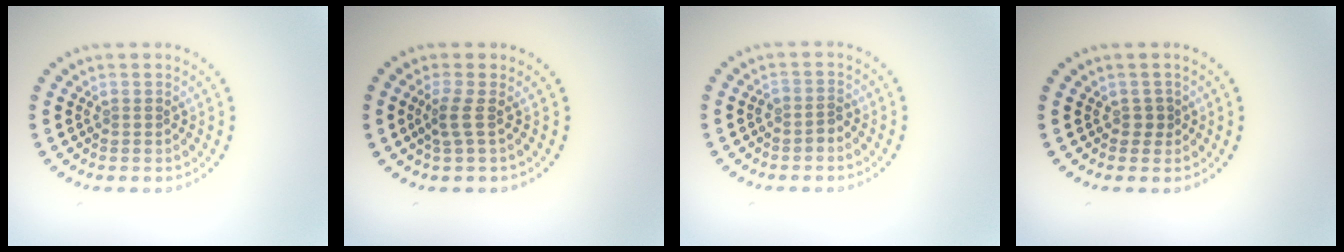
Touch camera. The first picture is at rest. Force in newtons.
{"total": 1.8, "press": 1.1, "slide": 1.4}
{"total": 1.3, "press": 1.0, "slide": 0.8}
{"total": 0.8, "press": 0.7, "slide": 0.3}